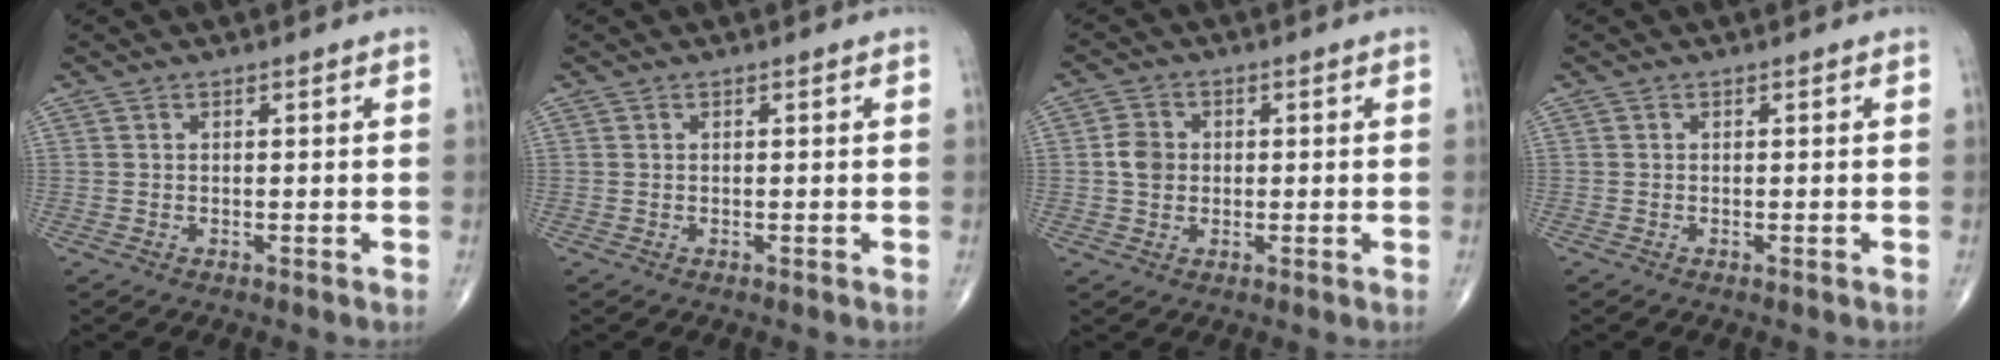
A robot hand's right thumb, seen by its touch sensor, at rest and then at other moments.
{"total": 0.0}
{"total": 4.1, "force": [0.1, 3.5, 2.2], "torque": [-0.031, 0.004, -0.003]}
{"total": 0.0}